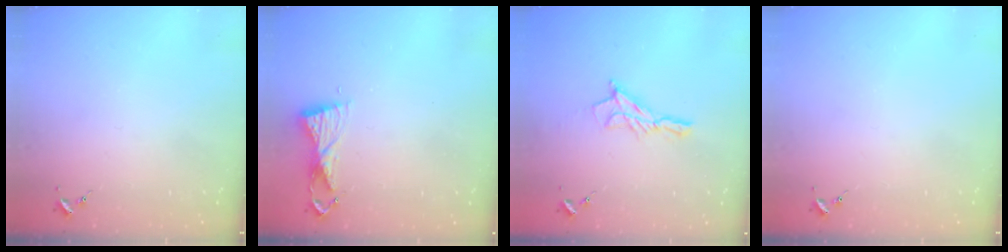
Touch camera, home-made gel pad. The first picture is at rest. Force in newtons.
{"total": 6.2, "press": 6.1, "slide": 0.6}
{"total": 8.7, "press": 8.7, "slide": 0.5}
{"total": 0.0}